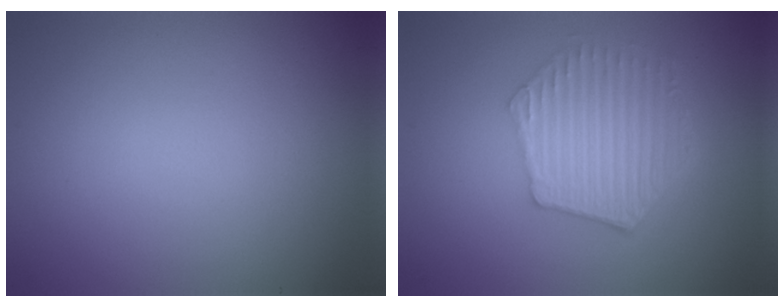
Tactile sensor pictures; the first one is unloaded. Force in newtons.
{"total": 5.8, "press": 4.3, "slide": 3.9}